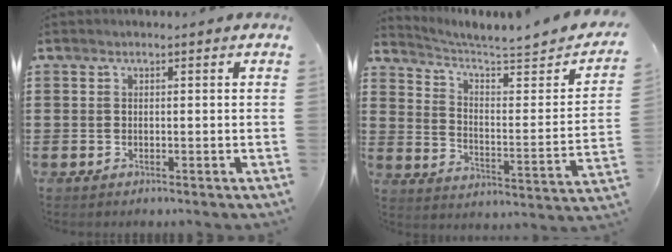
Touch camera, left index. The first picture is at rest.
{"total": 3.3, "force": [2.9, 0.3, 1.6], "torque": [-0.053, -0.029, 0.038]}